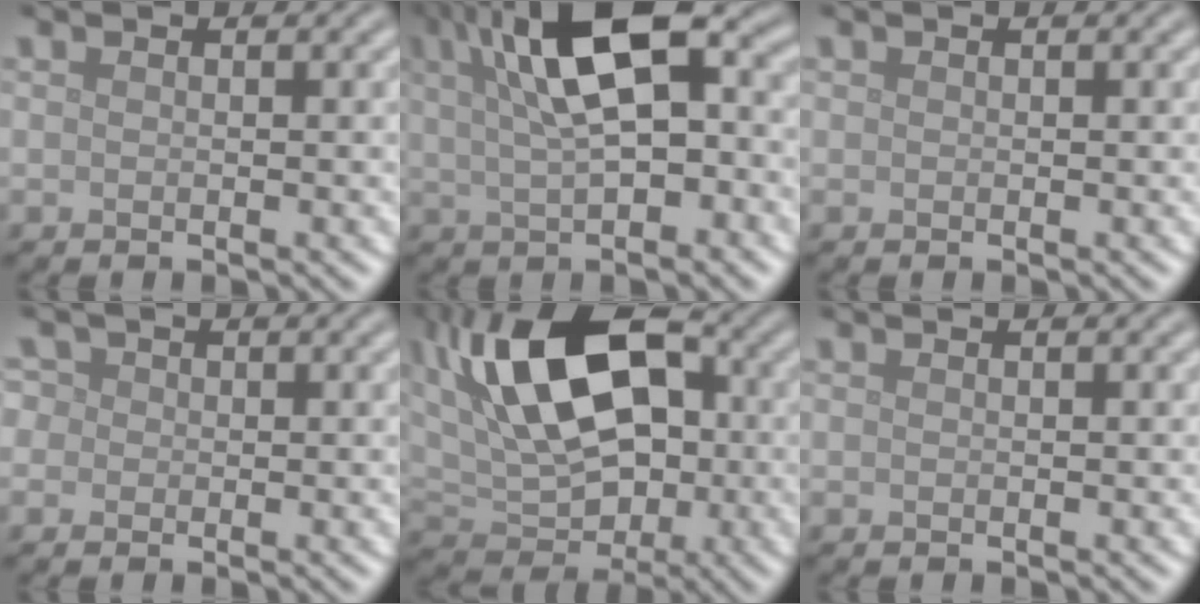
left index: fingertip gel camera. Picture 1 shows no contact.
{"total": 11.2, "force": [3.0, 4.4, 9.8], "torque": [-0.158, 0.017, 0.044]}
{"total": 0.0}
{"total": 3.1, "force": [1.0, 2.7, 1.2], "torque": [-0.008, 0.026, -0.012]}
{"total": 12.5, "force": [2.5, 7.2, 9.9], "torque": [-0.157, 0.017, 0.027]}
{"total": 0.0}